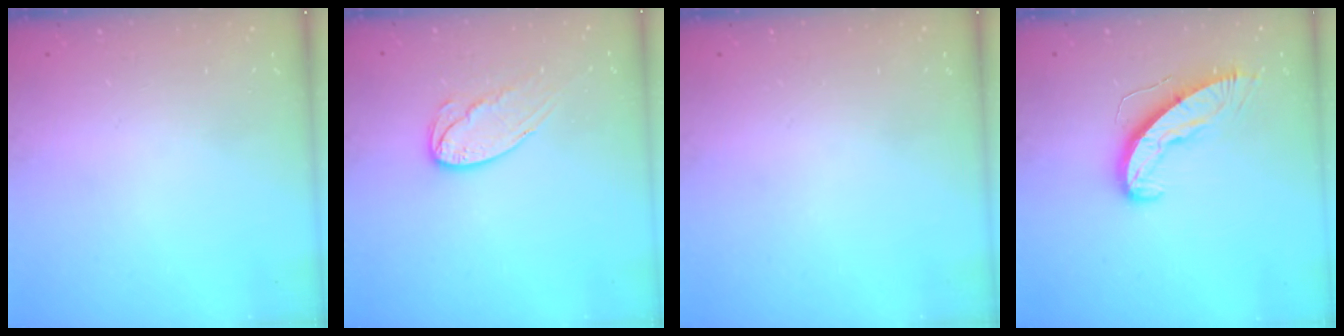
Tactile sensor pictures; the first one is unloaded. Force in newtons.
{"total": 10.4, "press": 10.4, "slide": 0.8}
{"total": 0.0}
{"total": 9.5, "press": 9.5, "slide": 0.4}